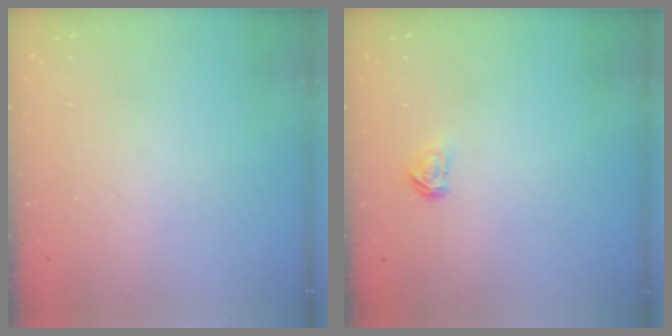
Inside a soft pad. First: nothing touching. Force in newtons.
{"total": 1.8, "press": 1.7, "slide": 0.2}